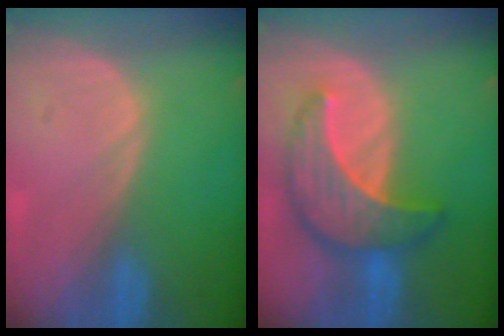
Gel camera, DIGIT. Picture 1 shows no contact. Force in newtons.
{"total": 8.9, "press": 8.9, "slide": 0.8}